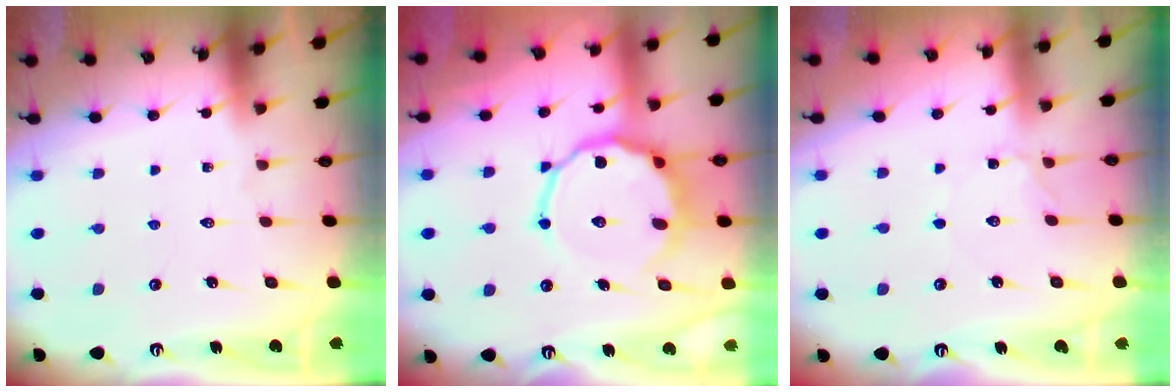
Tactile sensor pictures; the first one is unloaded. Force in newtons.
{"total": 11.9, "press": 11.7, "slide": 2.5}
{"total": 1.6, "press": 1.6, "slide": 0.2}